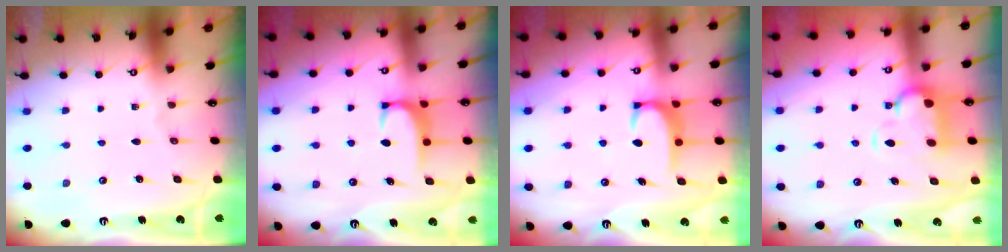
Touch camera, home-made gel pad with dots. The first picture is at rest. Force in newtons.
{"total": 1.8, "press": 1.7, "slide": 0.5}
{"total": 2.9, "press": 2.8, "slide": 0.5}
{"total": 2.1, "press": 1.6, "slide": 1.3}